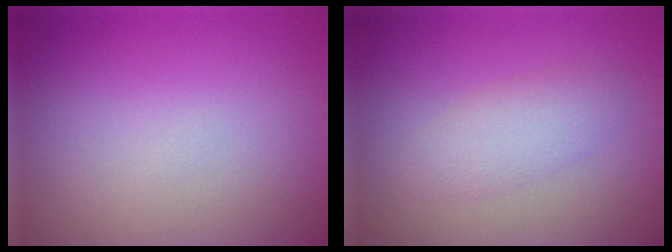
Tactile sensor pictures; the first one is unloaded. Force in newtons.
{"total": 2.4, "press": 2.4, "slide": 0.1}